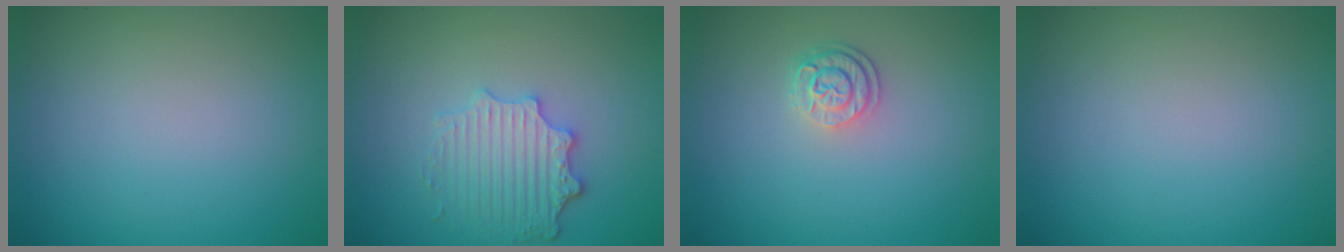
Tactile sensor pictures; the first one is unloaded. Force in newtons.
{"total": 3.9, "press": 3.2, "slide": 2.3}
{"total": 2.3, "press": 1.8, "slide": 1.4}
{"total": 0.0}